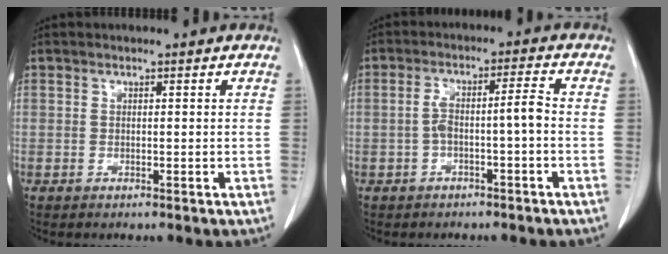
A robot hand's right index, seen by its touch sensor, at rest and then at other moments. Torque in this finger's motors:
{"motor_torque": [0.70, -0.34, 0.34, 0.09]}